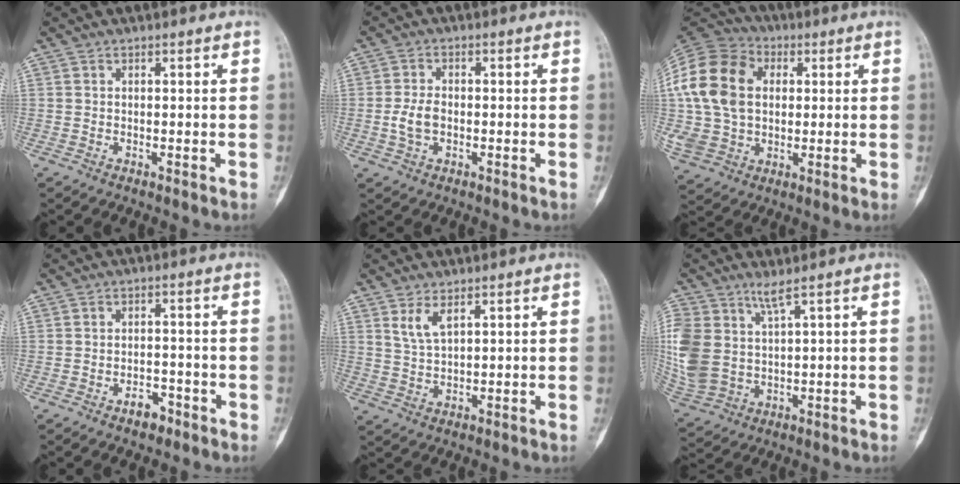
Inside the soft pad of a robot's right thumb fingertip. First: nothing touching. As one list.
[{"total": 3.1, "force": [-0.6, 2.6, 1.5], "torque": [-0.044, 0.012, -0.013]}, {"total": 21.8, "force": [3.2, 16.3, 14.2], "torque": [-0.289, 0.024, 0.067]}, {"total": 3.5, "force": [-2.3, 2.0, 1.7], "torque": [-0.016, 0.019, -0.031]}, {"total": 2.8, "force": [2.3, 1.4, 1.0], "torque": [-0.030, -0.007, 0.052]}, {"total": 12.3, "force": [3.8, 6.6, 9.6], "torque": [-0.229, -0.017, 0.090]}]